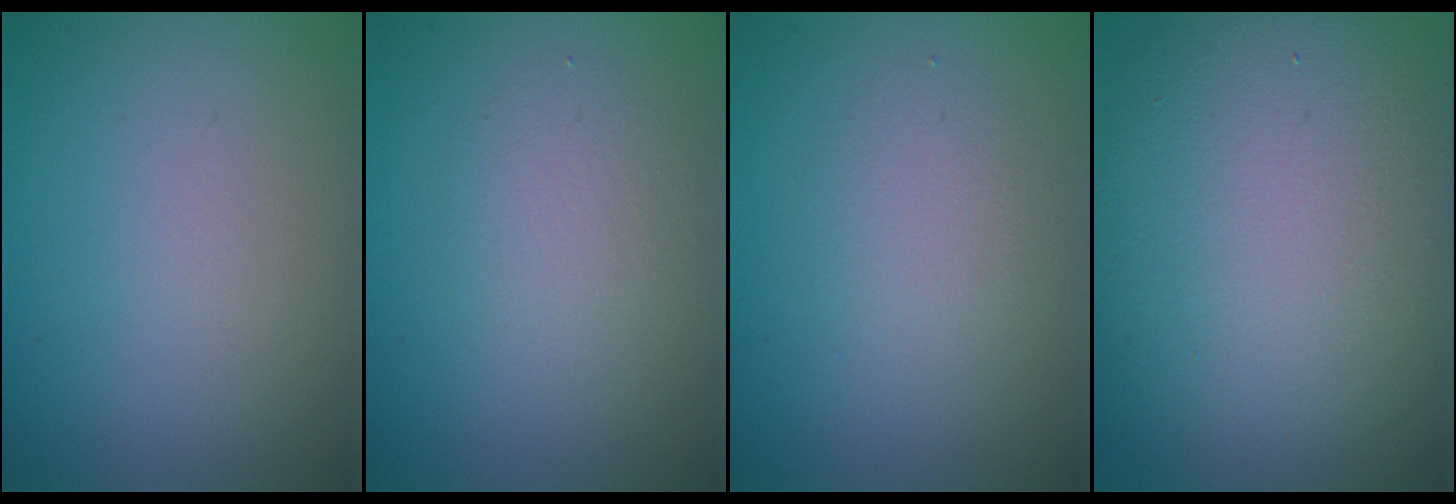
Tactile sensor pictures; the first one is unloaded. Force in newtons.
{"total": 2.1, "press": 2.1, "slide": 0.1}
{"total": 2.2, "press": 2.1, "slide": 0.2}
{"total": 13.4, "press": 13.3, "slide": 0.8}